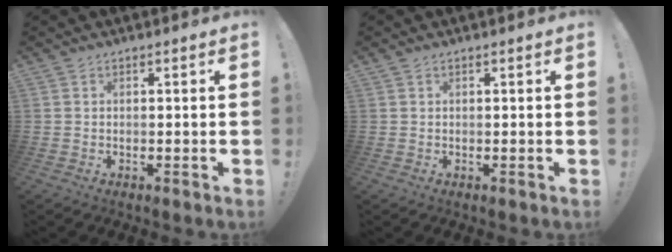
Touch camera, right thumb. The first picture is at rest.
{"total": 0.0}